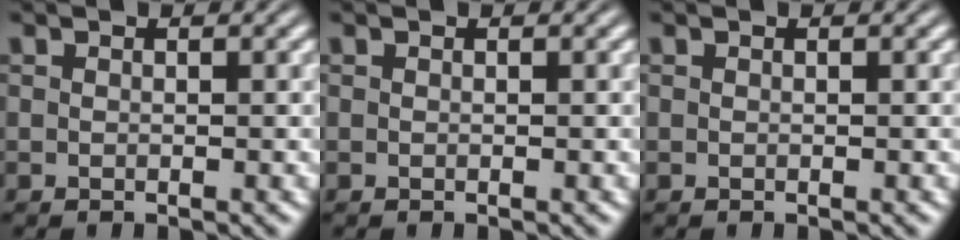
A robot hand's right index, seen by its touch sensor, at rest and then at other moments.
{"total": 0.0}
{"total": 0.0}